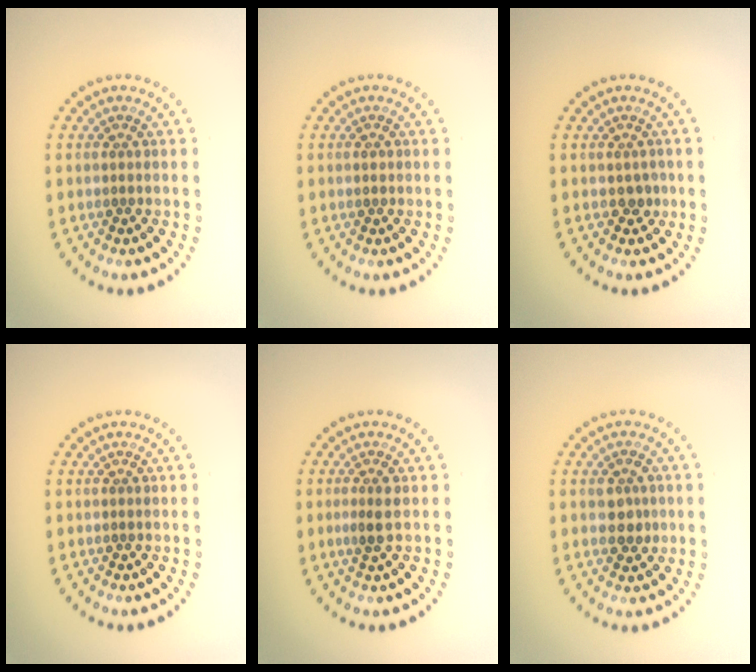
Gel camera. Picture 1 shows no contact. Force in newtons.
{"total": 0.8, "press": 0.8, "slide": 0.1}
{"total": 1.0, "press": 1.0, "slide": 0.3}
{"total": 0.0}
{"total": 1.7, "press": 1.5, "slide": 0.7}
{"total": 2.2, "press": 2.2, "slide": 0.2}